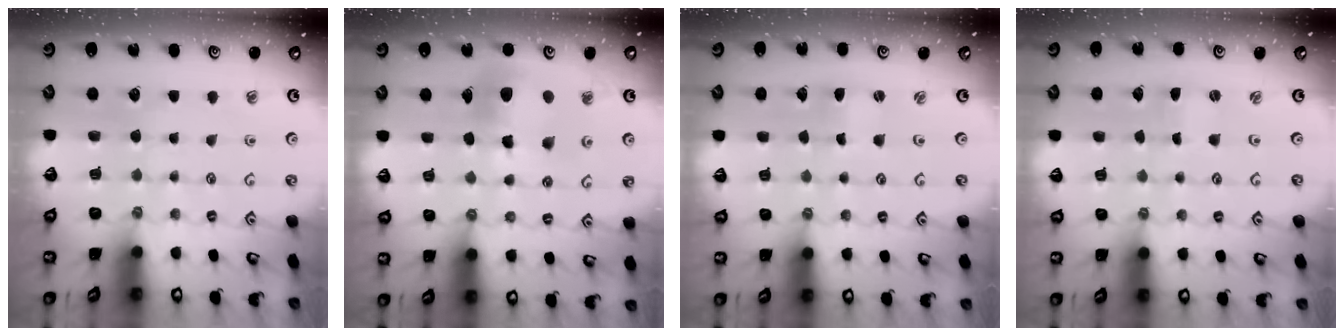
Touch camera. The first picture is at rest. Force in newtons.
{"total": 11.0, "press": 10.9, "slide": 1.5}
{"total": 1.0, "press": 1.0, "slide": 0.2}
{"total": 0.0}